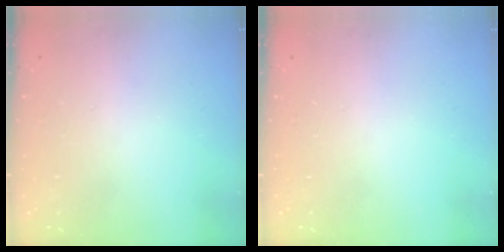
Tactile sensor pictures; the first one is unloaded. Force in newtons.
{"total": 0.0}